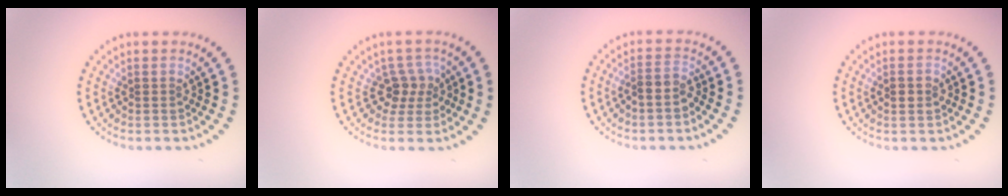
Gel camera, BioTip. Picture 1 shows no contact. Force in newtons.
{"total": 2.5, "press": 2.1, "slide": 1.4}
{"total": 1.9, "press": 1.6, "slide": 1.1}
{"total": 1.7, "press": 1.7, "slide": 0.1}